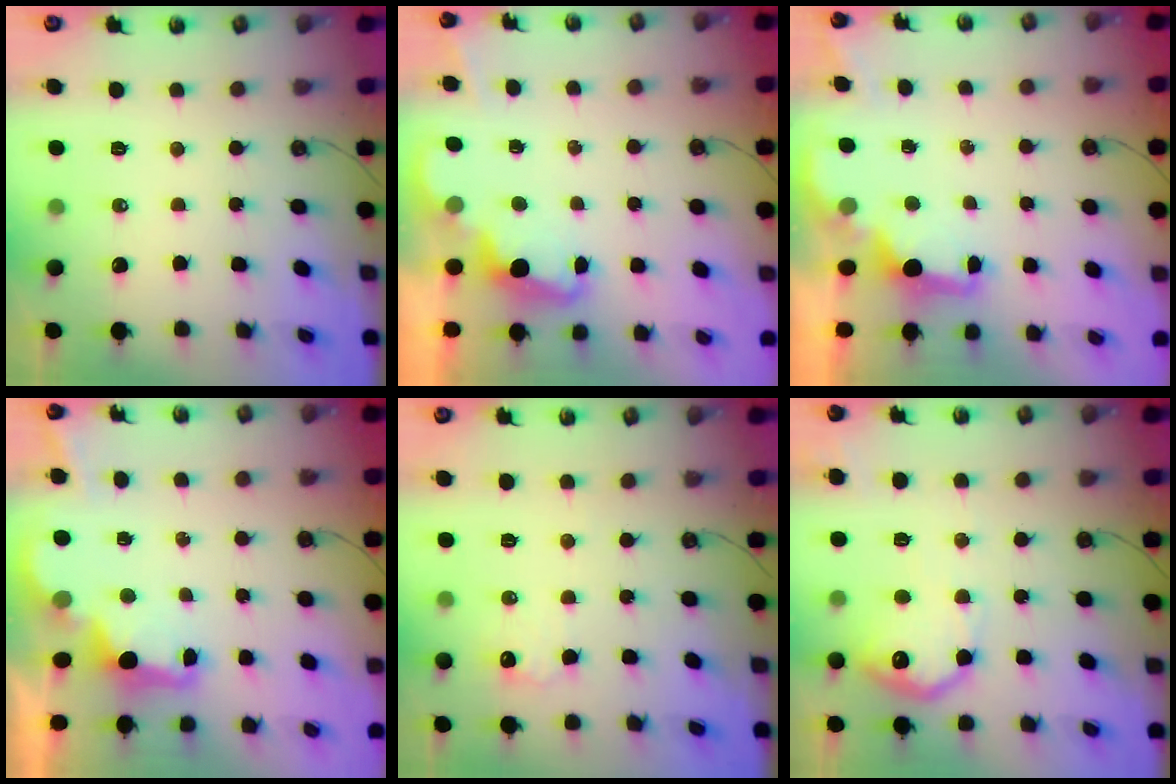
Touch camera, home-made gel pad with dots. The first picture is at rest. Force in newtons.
{"total": 2.5, "press": 2.4, "slide": 0.5}
{"total": 1.8, "press": 1.6, "slide": 0.7}
{"total": 2.7, "press": 2.6, "slide": 0.8}
{"total": 7.1, "press": 7.1, "slide": 0.2}
{"total": 13.5, "press": 13.5, "slide": 0.2}